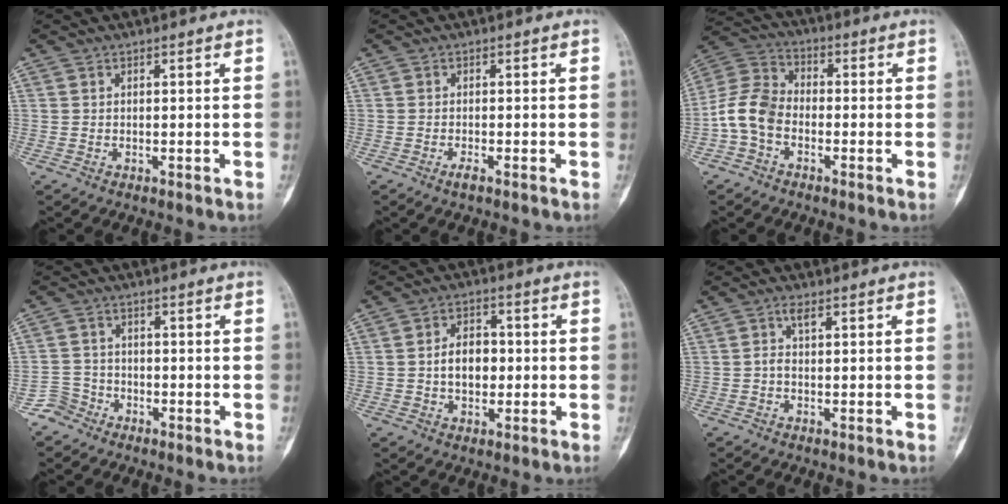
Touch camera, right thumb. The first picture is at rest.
{"total": 1.0, "force": [-0.7, 0.1, 0.7], "torque": [-0.018, -0.002, -0.016]}
{"total": 9.0, "force": [-2.6, 6.4, 5.8], "torque": [-0.110, 0.030, -0.066]}
{"total": 3.4, "force": [-2.5, 2.3, -0.4], "torque": [0.022, 0.015, -0.056]}
{"total": 6.6, "force": [-0.4, 4.6, 4.7], "torque": [-0.055, 0.016, -0.010]}
{"total": 1.5, "force": [0.4, 0.6, 1.3], "torque": [-0.026, 0.006, 0.007]}